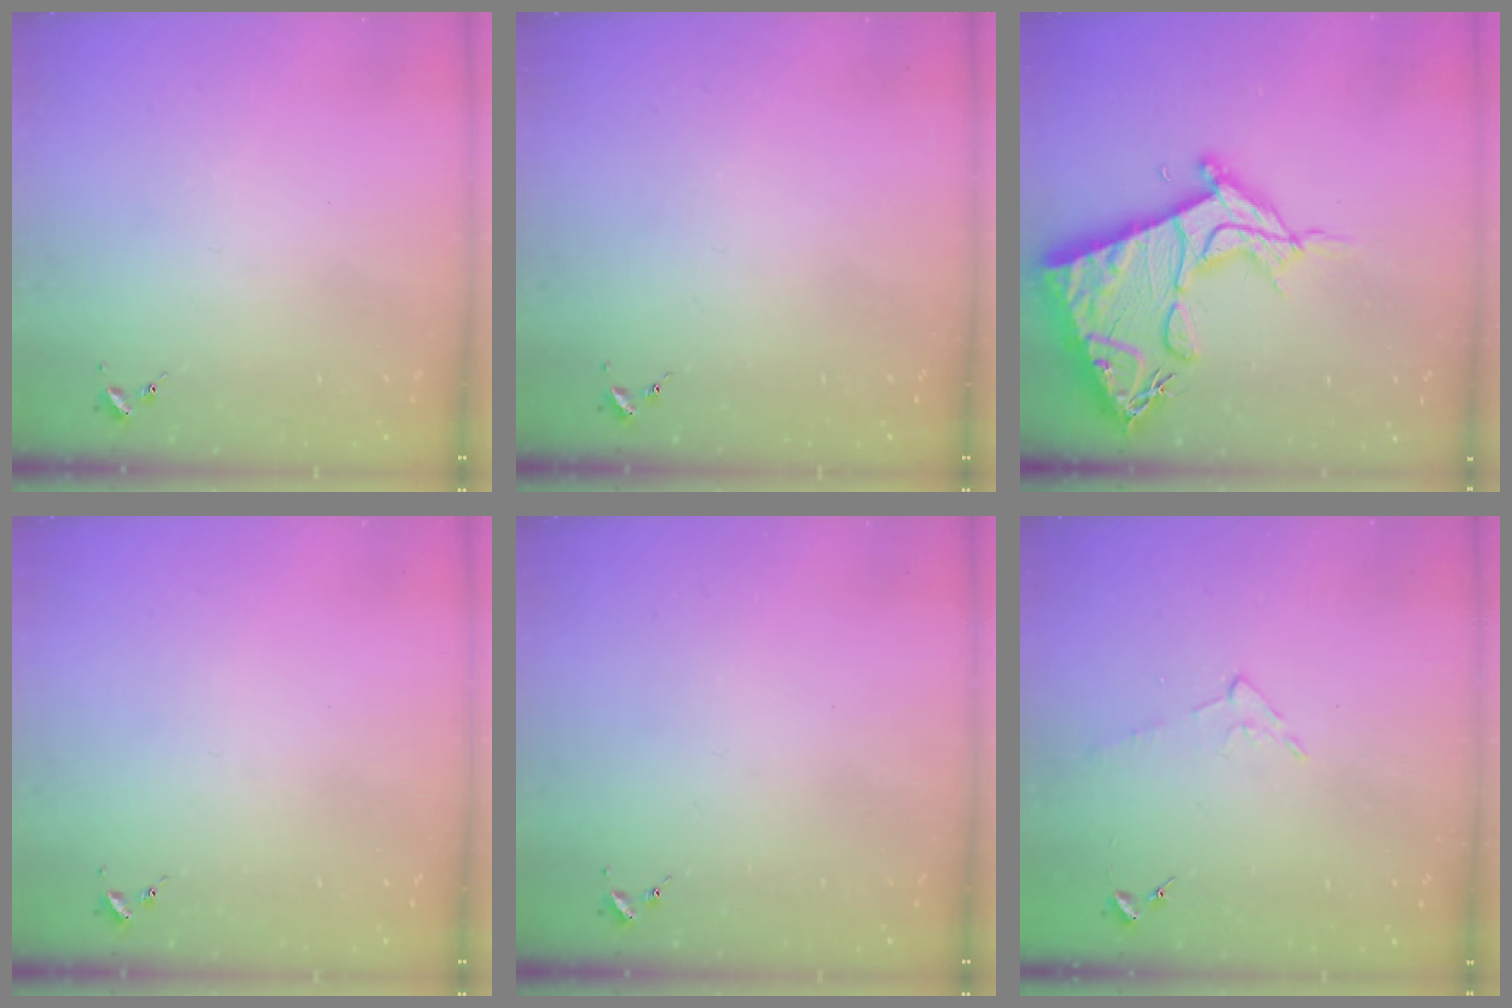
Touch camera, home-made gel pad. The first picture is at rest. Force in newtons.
{"total": 0.0}
{"total": 19.5, "press": 19.4, "slide": 1.8}
{"total": 0.0}
{"total": 0.0}
{"total": 4.7, "press": 4.7, "slide": 0.5}